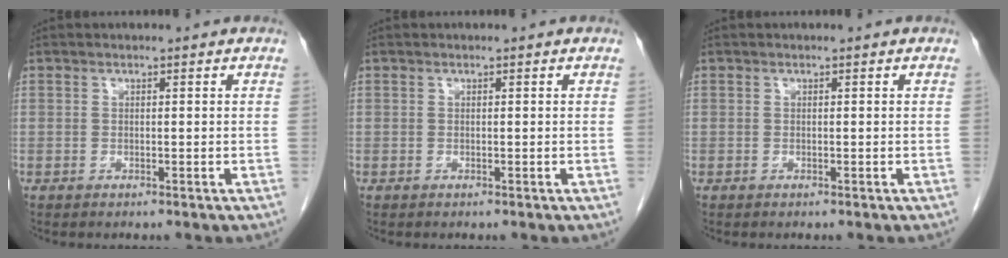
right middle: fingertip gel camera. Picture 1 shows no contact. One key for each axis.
{"total": 0.0}
{"total": 0.0}